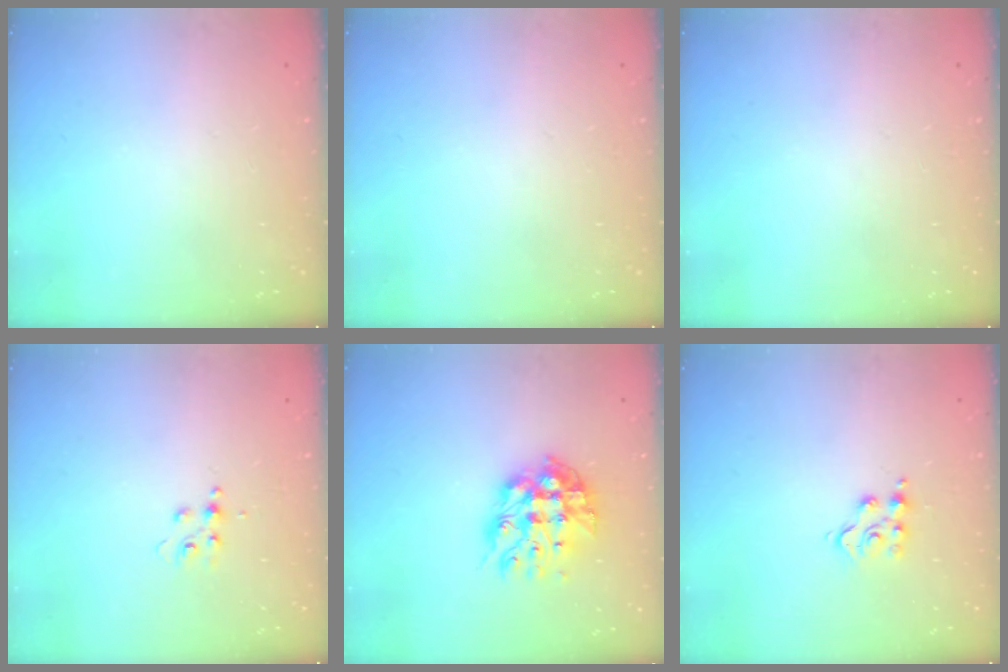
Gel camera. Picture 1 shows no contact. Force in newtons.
{"total": 0.0}
{"total": 0.0}
{"total": 5.7, "press": 5.7, "slide": 0.6}
{"total": 12.4, "press": 12.4, "slide": 0.8}
{"total": 6.4, "press": 6.4, "slide": 0.5}